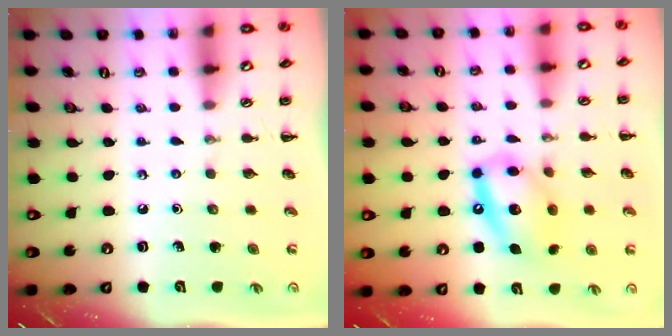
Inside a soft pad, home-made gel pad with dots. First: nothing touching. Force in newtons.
{"total": 14.4, "press": 14.1, "slide": 2.8}